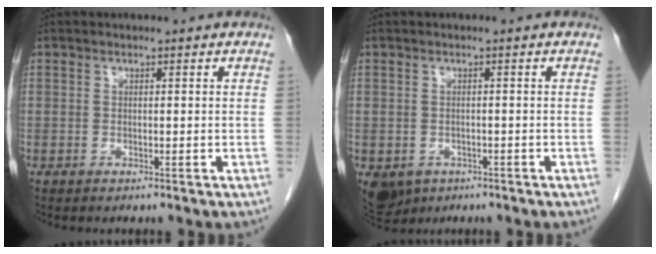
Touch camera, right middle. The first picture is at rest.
{"total": 7.3, "force": [-3.7, 5.7, 2.6], "torque": [-0.062, -0.007, -0.048]}